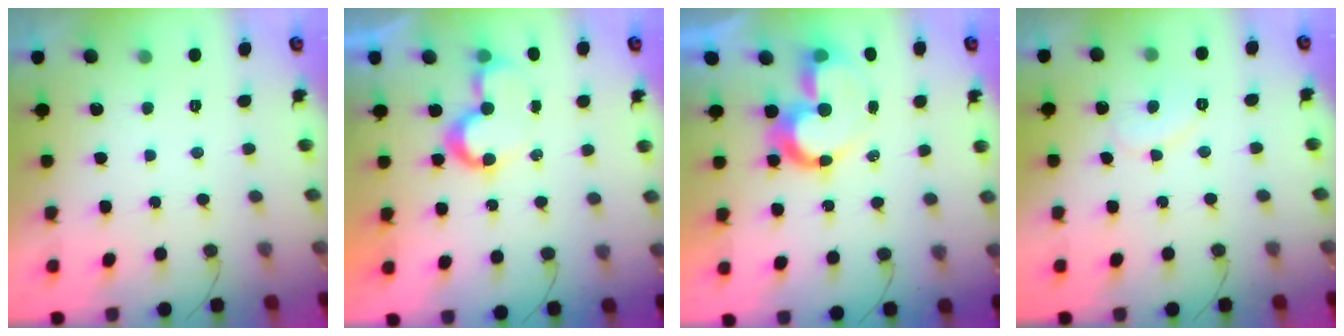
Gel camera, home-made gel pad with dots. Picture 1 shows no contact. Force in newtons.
{"total": 8.4, "press": 8.4, "slide": 0.1}
{"total": 10.7, "press": 10.6, "slide": 1.5}
{"total": 6.9, "press": 6.9, "slide": 0.4}